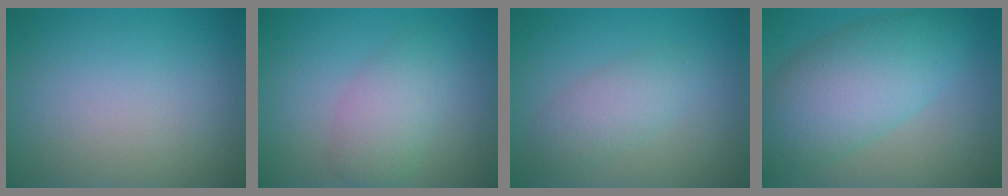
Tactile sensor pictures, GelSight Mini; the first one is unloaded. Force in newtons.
{"total": 3.5, "press": 3.5, "slide": 0.1}
{"total": 2.8, "press": 2.8, "slide": 0.1}
{"total": 8.1, "press": 8.1, "slide": 0.3}